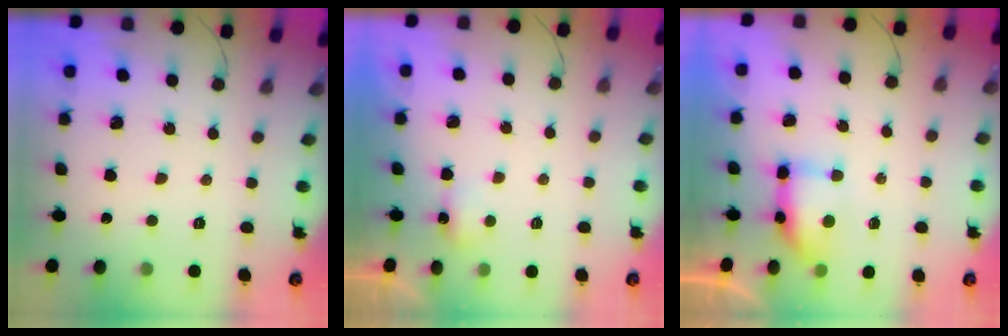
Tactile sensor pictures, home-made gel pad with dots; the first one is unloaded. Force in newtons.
{"total": 3.0, "press": 2.9, "slide": 0.9}
{"total": 12.0, "press": 8.1, "slide": 8.8}